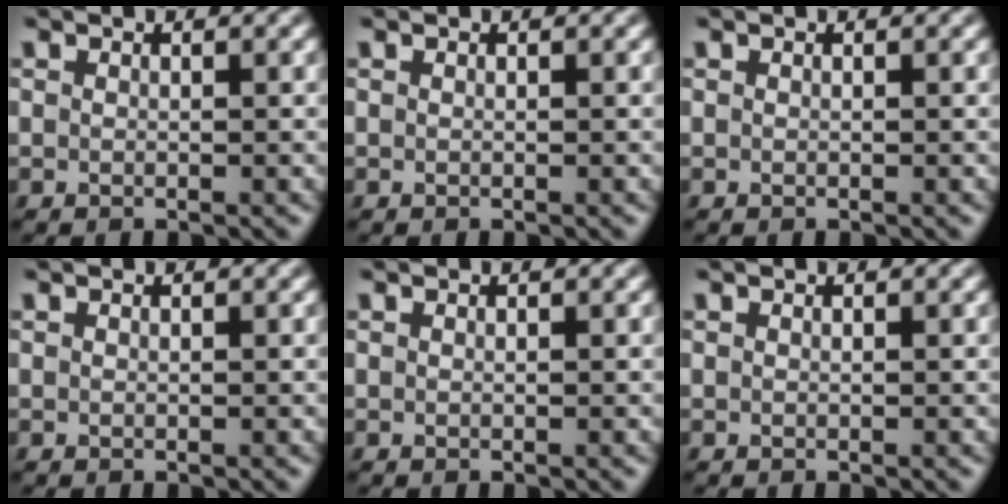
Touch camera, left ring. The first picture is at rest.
{"total": 0.0}
{"total": 0.0}
{"total": 0.0}
{"total": 0.0}
{"total": 0.0}